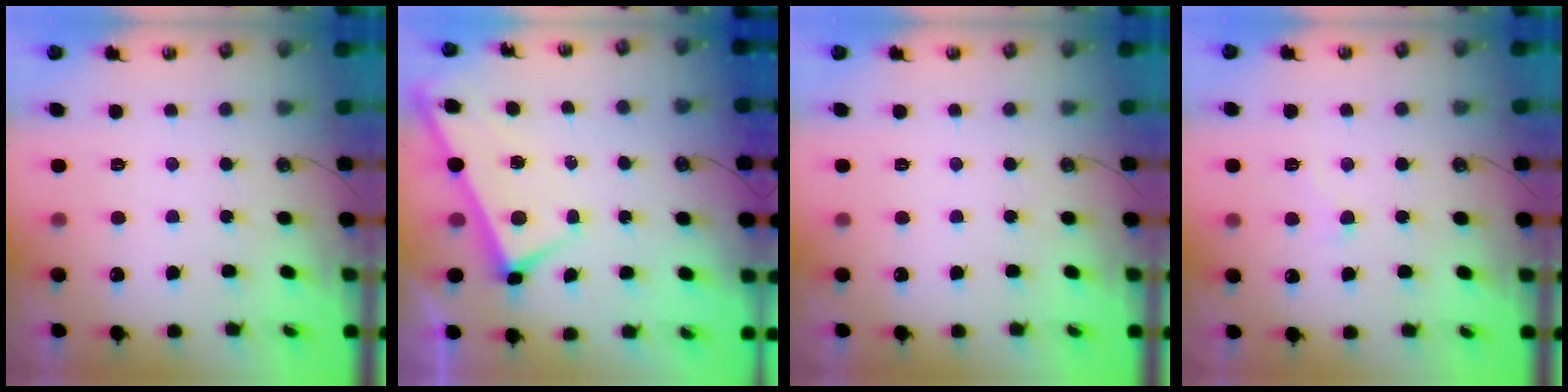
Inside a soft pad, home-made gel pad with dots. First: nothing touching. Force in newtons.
{"total": 1.7, "press": 1.7, "slide": 0.2}
{"total": 0.0}
{"total": 2.6, "press": 2.6, "slide": 0.5}